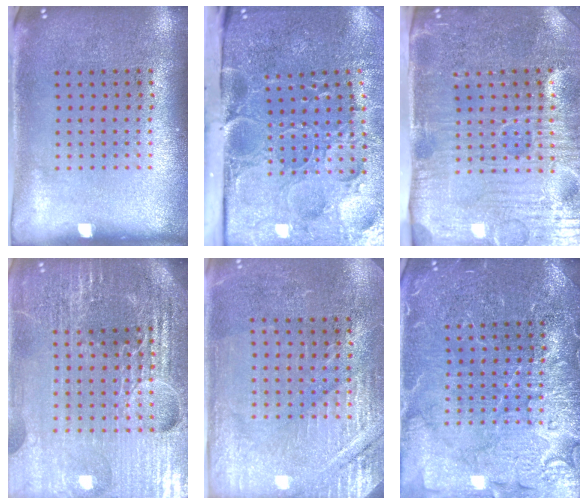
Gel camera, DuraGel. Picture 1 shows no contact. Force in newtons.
{"total": 5.4, "press": 4.1, "slide": 3.5}
{"total": 5.1, "press": 4.5, "slide": 2.5}
{"total": 6.2, "press": 5.5, "slide": 2.9}
{"total": 2.9, "press": 2.9, "slide": 0.3}
{"total": 6.1, "press": 6.1, "slide": 0.9}